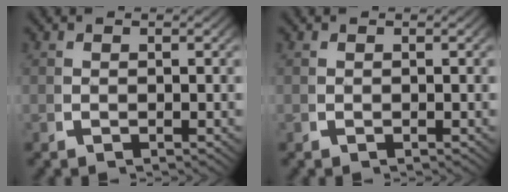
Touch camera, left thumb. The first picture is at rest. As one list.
[{"total": 0.0}]